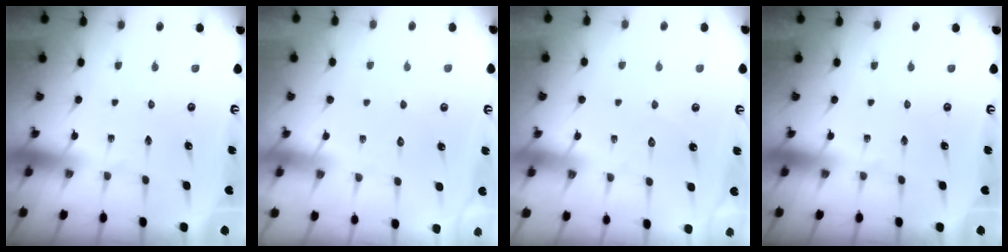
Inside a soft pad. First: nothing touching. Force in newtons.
{"total": 4.1, "press": 4.1, "slide": 0.4}
{"total": 4.4, "press": 4.3, "slide": 0.4}
{"total": 0.0}